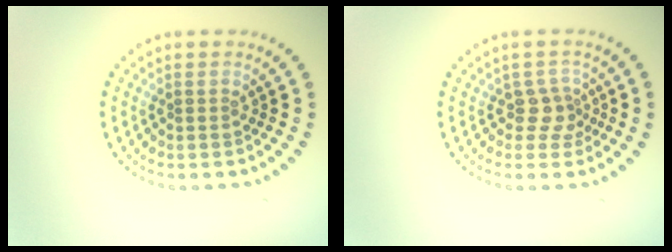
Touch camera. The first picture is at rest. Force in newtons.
{"total": 1.9, "press": 1.5, "slide": 1.2}